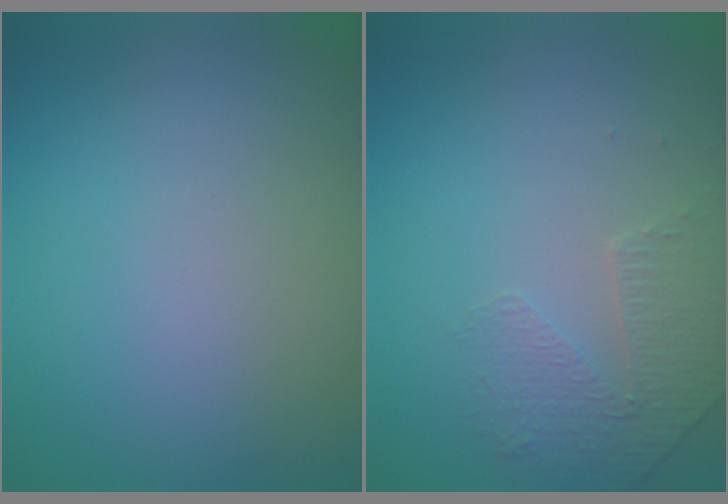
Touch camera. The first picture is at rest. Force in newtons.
{"total": 1.6, "press": 1.2, "slide": 1.1}